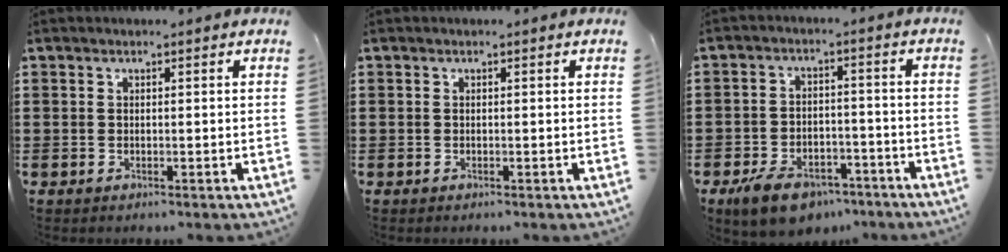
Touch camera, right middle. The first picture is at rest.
{"total": 0.0}
{"total": 6.1, "force": [-4.9, 2.6, 2.5], "torque": [-0.058, 0.010, -0.098]}